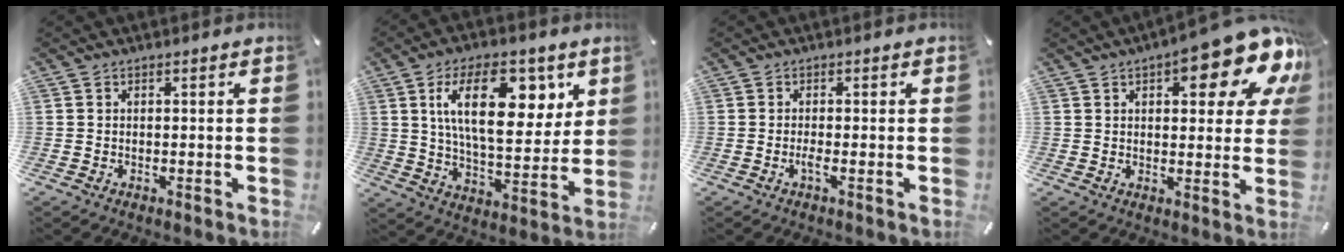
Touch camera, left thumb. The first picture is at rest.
{"total": 19.0, "force": [7.5, 9.4, 14.7], "torque": [-0.238, -0.004, 0.121]}
{"total": 1.9, "force": [-0.7, 0.1, 1.8], "torque": [-0.032, -0.005, -0.011]}
{"total": 17.3, "force": [9.1, 6.5, 13.2], "torque": [-0.163, -0.055, 0.143]}